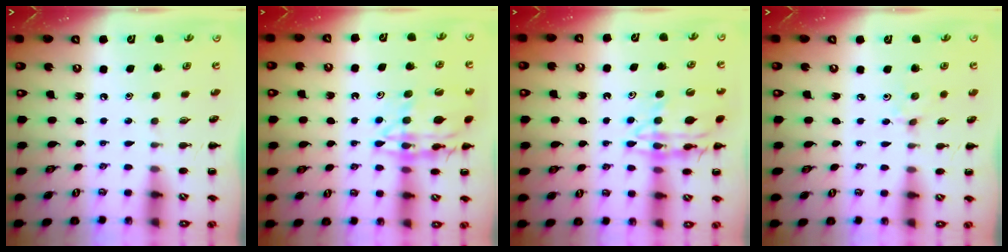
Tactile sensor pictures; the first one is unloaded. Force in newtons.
{"total": 16.2, "press": 16.0, "slide": 2.3}
{"total": 15.6, "press": 15.5, "slide": 2.2}
{"total": 2.4, "press": 2.2, "slide": 0.8}